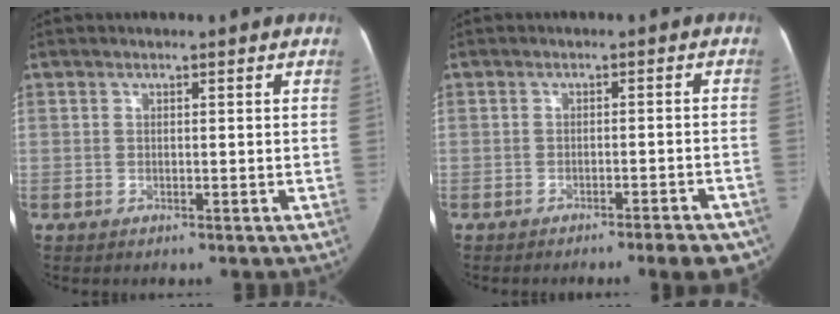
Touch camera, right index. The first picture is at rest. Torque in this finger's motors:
{"motor_torque": [0.83, -0.83, 0.14, 0.04]}